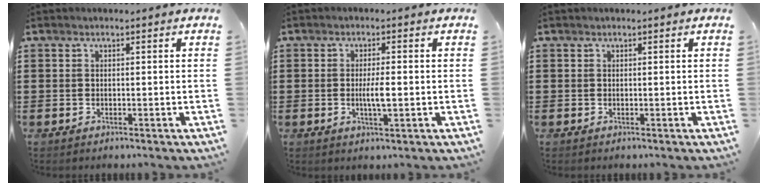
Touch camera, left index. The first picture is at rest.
{"total": 3.5, "force": [-0.4, 0.7, 3.4], "torque": [-0.067, -0.005, -0.010]}
{"total": 0.0}